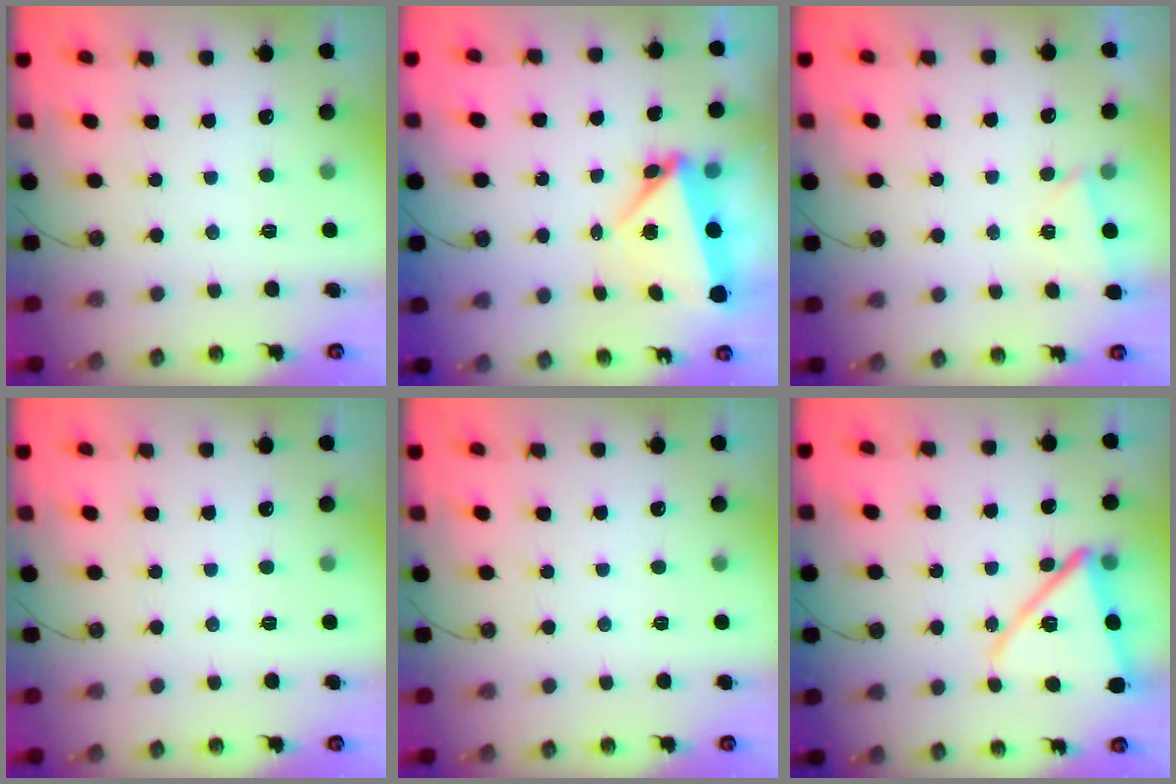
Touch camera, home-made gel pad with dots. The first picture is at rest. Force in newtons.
{"total": 5.7, "press": 5.7, "slide": 0.1}
{"total": 2.8, "press": 1.9, "slide": 2.0}
{"total": 0.0}
{"total": 0.0}
{"total": 14.7, "press": 14.6, "slide": 1.4}